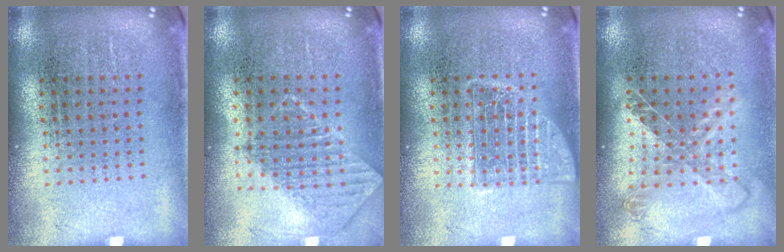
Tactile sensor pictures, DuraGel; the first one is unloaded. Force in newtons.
{"total": 0.8, "press": 0.8, "slide": 0.1}
{"total": 1.2, "press": 1.2, "slide": 0.2}
{"total": 1.2, "press": 1.0, "slide": 0.6}